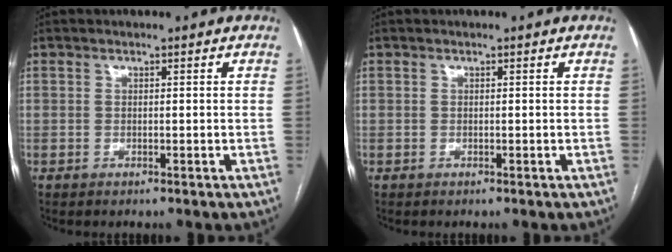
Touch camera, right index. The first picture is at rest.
{"total": 0.0}